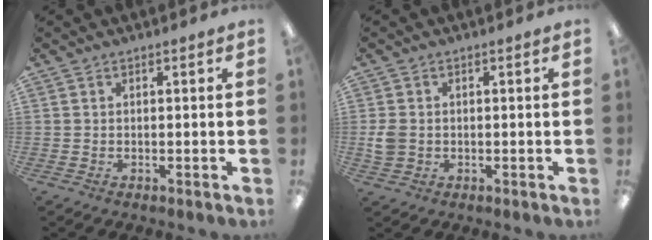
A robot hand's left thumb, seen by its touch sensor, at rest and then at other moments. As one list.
[{"total": 3.5, "force": [-0.1, 3.0, 2.0], "torque": [-0.041, 0.005, -0.002]}]